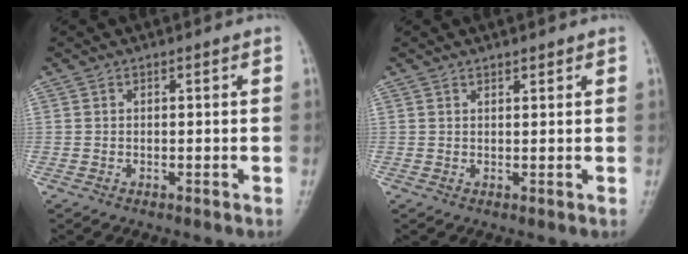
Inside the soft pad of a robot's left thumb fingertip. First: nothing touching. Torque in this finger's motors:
{"motor_torque": [-0.24, -0.08, -0.11, 0.04, -0.03]}